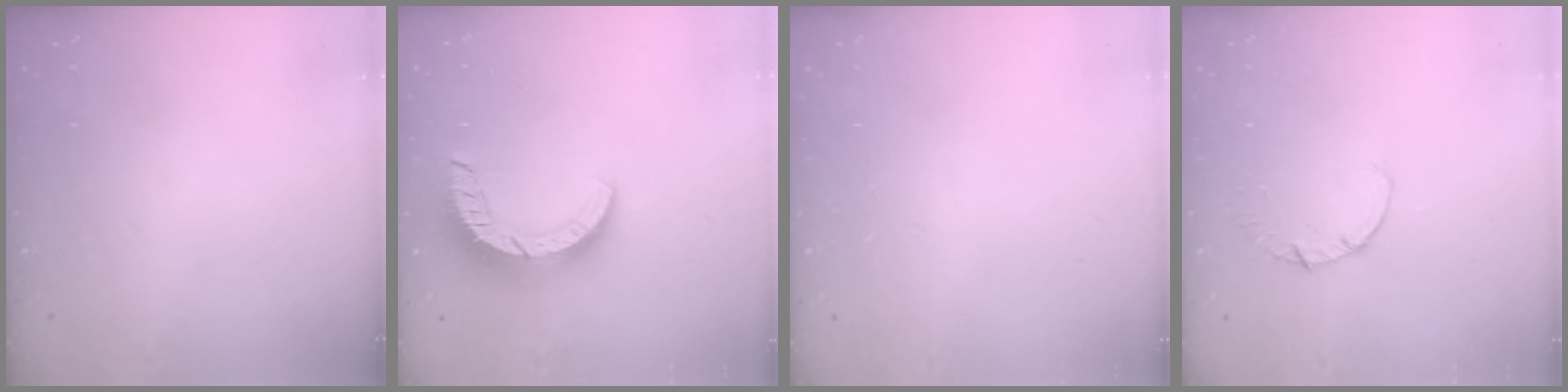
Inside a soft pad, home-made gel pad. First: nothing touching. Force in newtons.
{"total": 12.8, "press": 12.8, "slide": 0.7}
{"total": 2.4, "press": 2.4, "slide": 0.2}
{"total": 1.1, "press": 1.1, "slide": 0.1}